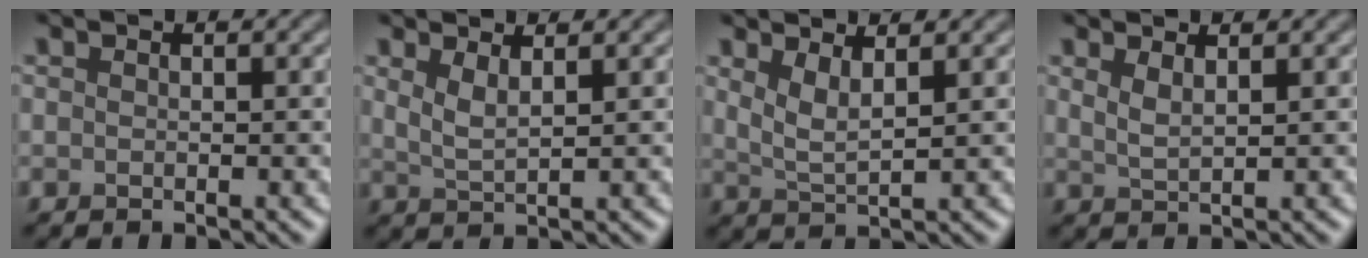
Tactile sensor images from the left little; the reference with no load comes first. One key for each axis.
{"total": 2.2, "fx": 1.2, "fy": 0.6, "fz": 1.7, "tx": -0.031, "ty": -0.004, "tz": 0.025}
{"total": 2.7, "fx": 1.6, "fy": 0.7, "fz": 2.0, "tx": -0.036, "ty": -0.006, "tz": 0.031}
{"total": 1.8, "fx": 1.2, "fy": 0.5, "fz": 1.3, "tx": -0.024, "ty": -0.002, "tz": 0.022}